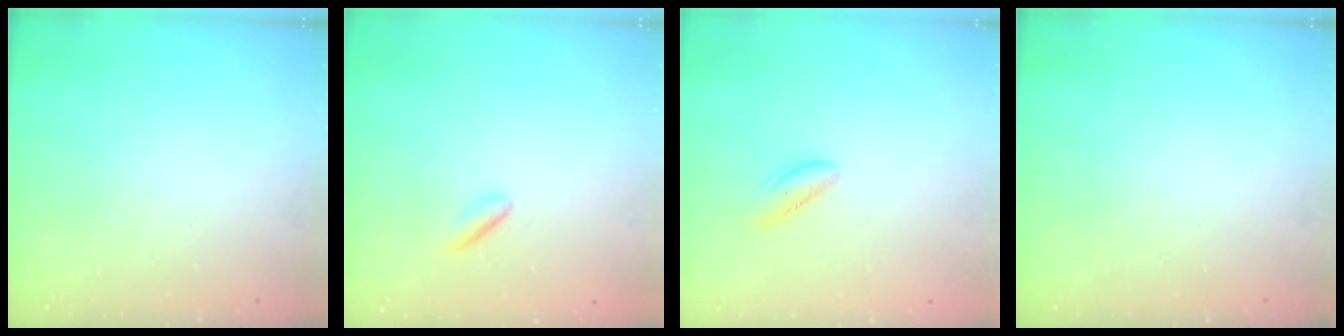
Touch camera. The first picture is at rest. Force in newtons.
{"total": 1.8, "press": 1.6, "slide": 0.8}
{"total": 1.8, "press": 1.7, "slide": 0.6}
{"total": 0.0}